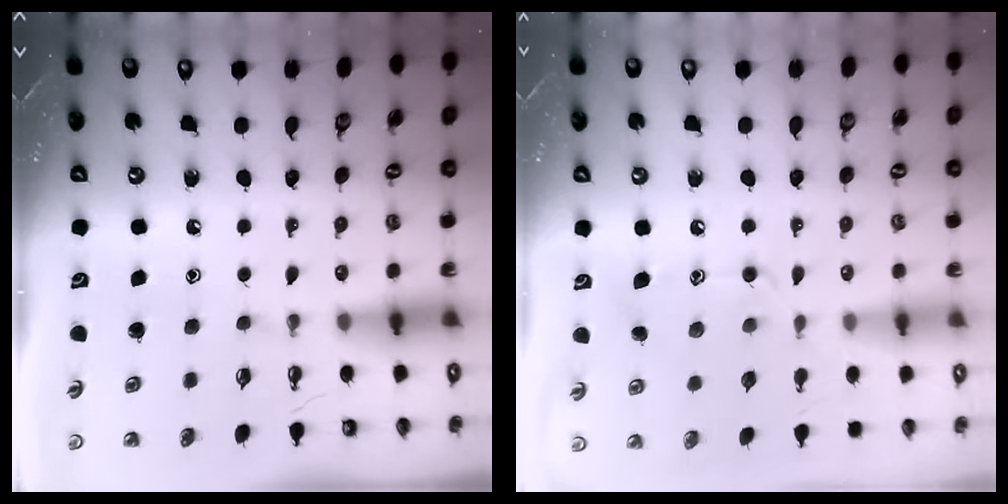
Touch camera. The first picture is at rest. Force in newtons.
{"total": 11.7, "press": 11.6, "slide": 0.6}